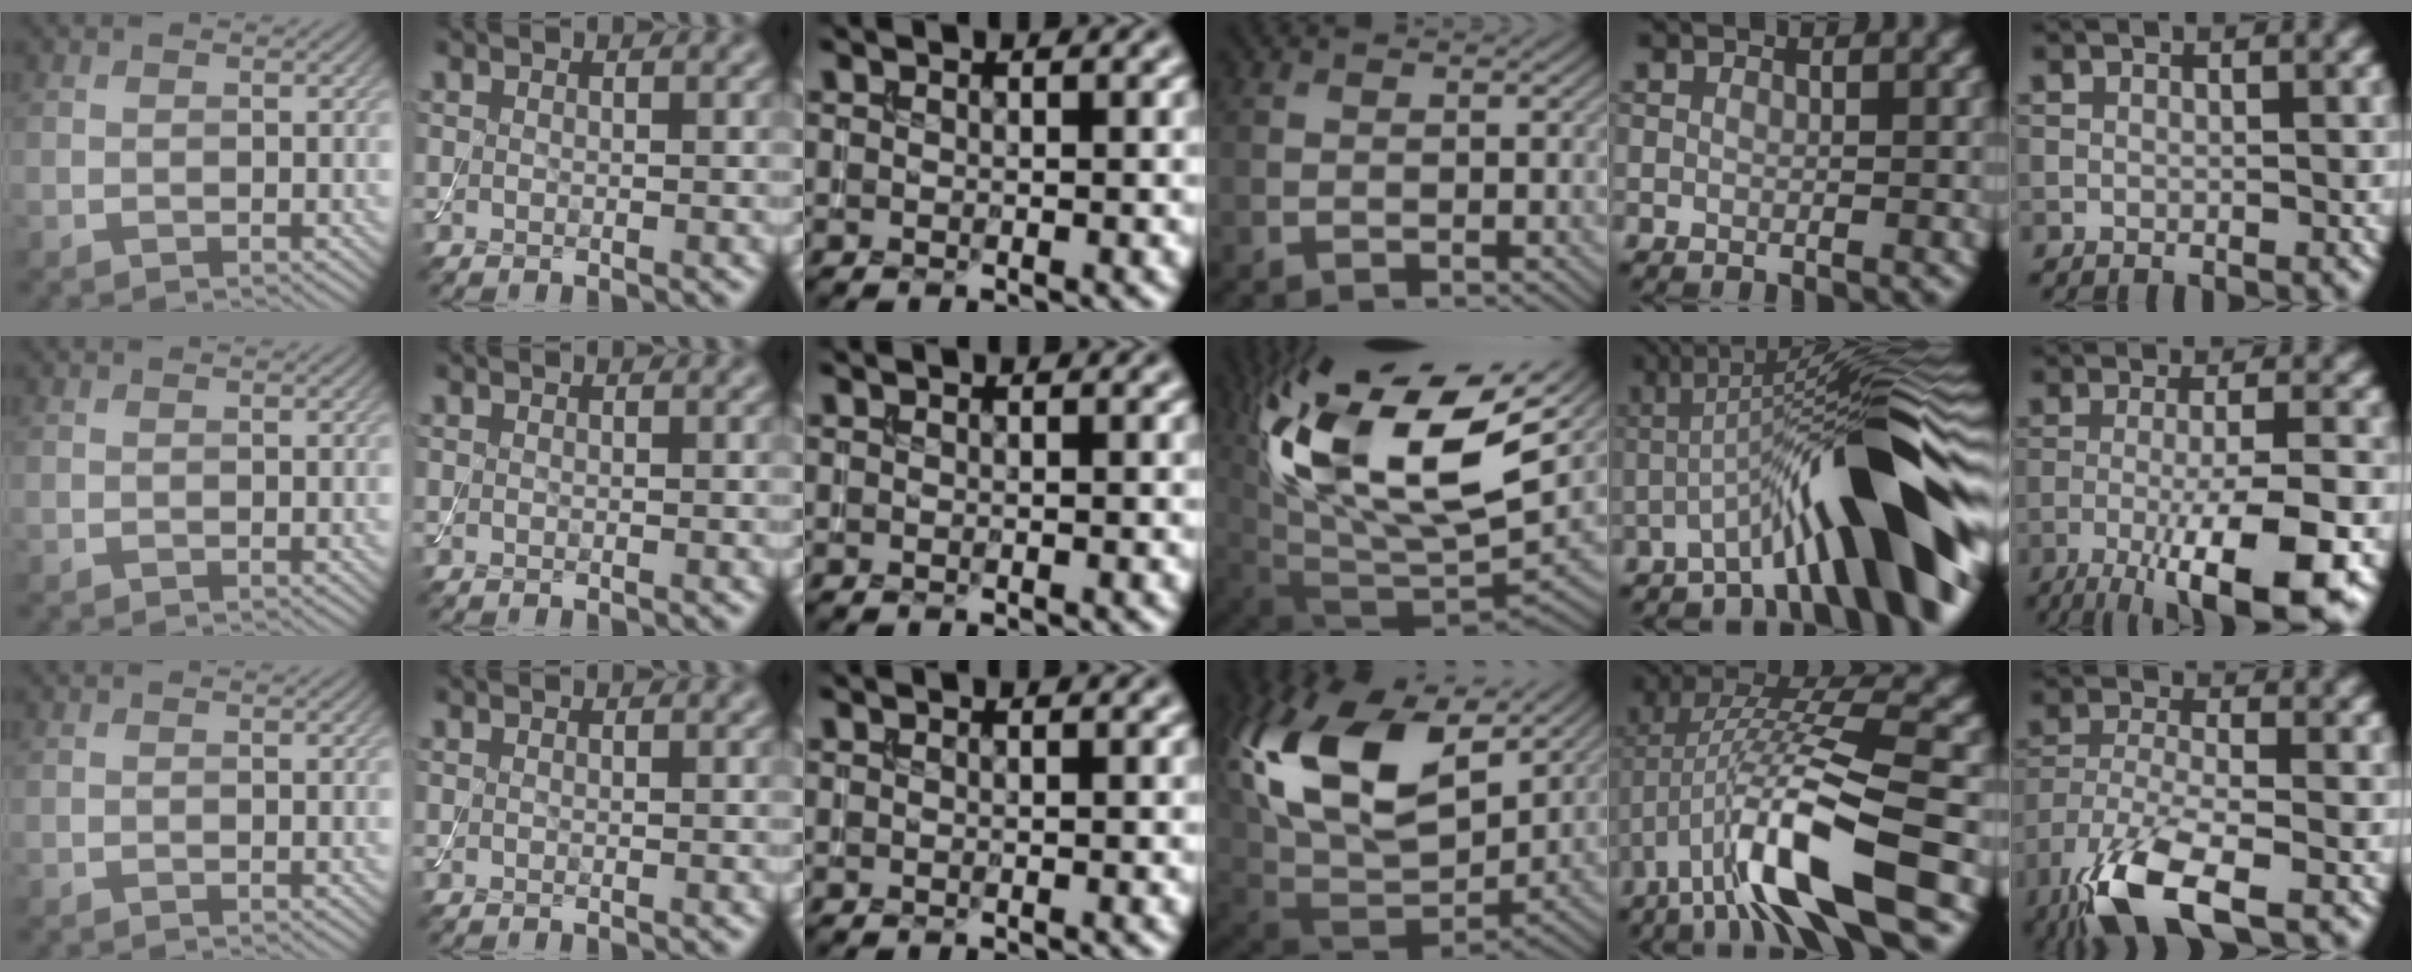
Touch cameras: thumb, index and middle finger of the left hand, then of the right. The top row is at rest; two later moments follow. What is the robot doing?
{"motion": "assemble", "object": "toy tower of hanoi"}